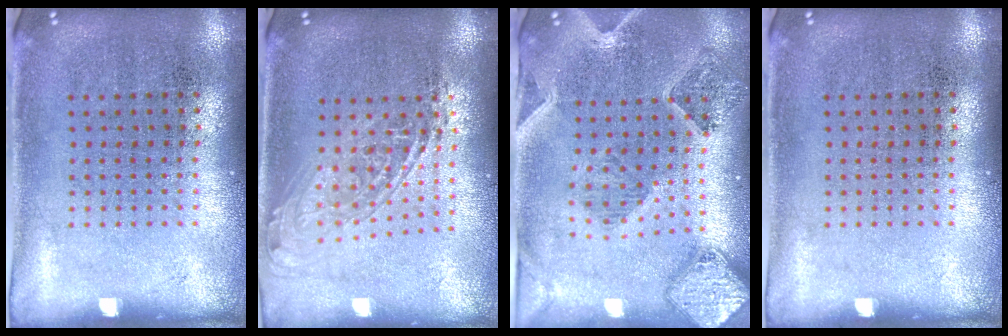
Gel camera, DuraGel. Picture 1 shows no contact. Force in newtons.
{"total": 1.6, "press": 1.3, "slide": 1.0}
{"total": 1.6, "press": 1.5, "slide": 0.3}
{"total": 0.0}